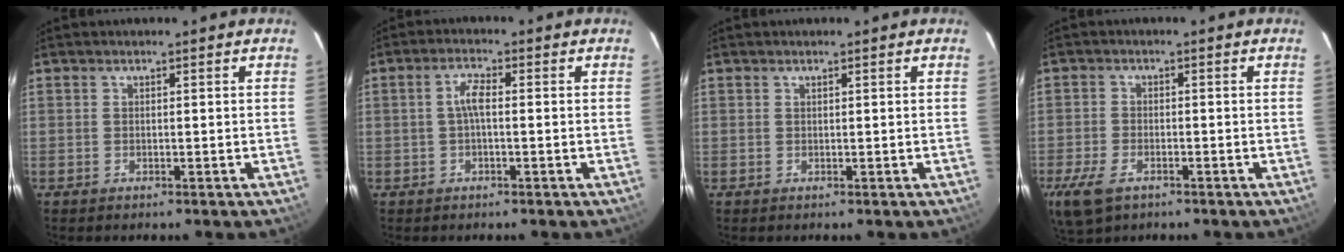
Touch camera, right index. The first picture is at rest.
{"total": 3.0, "force": [-0.1, 0.9, 2.9], "torque": [-0.058, 0.009, -0.002]}
{"total": 0.0}
{"total": 7.7, "force": [-4.3, 4.4, 4.7], "torque": [-0.122, -0.017, -0.079]}